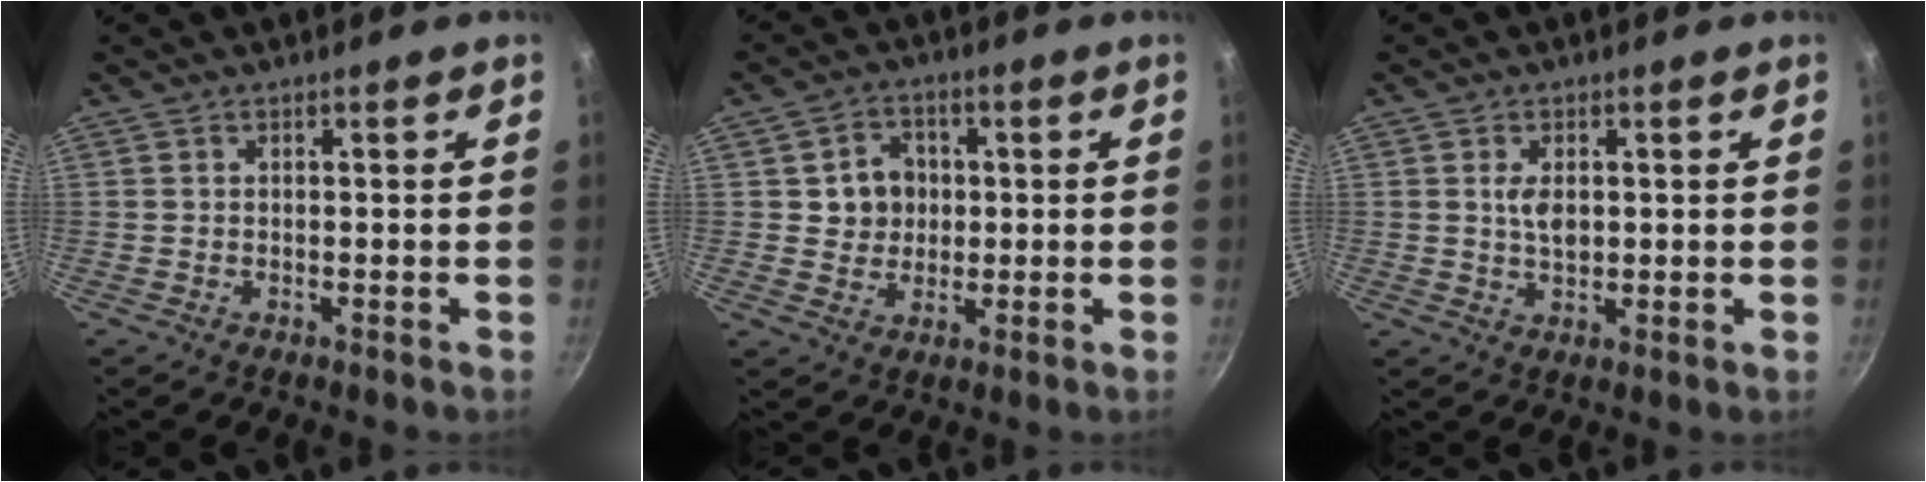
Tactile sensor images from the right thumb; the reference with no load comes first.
{"total": 6.7, "force": [1.1, 5.9, 3.0], "torque": [-0.016, 0.000, 0.018]}
{"total": 3.7, "force": [0.8, 2.0, 3.0], "torque": [-0.048, -0.007, 0.016]}